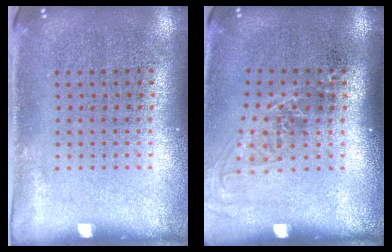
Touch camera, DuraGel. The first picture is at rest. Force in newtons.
{"total": 1.4, "press": 1.1, "slide": 0.9}